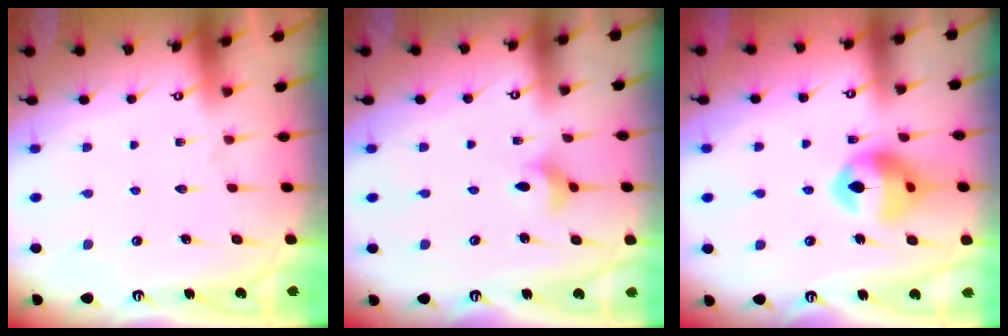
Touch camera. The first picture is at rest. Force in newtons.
{"total": 4.0, "press": 4.0, "slide": 0.3}
{"total": 13.7, "press": 13.6, "slide": 1.6}